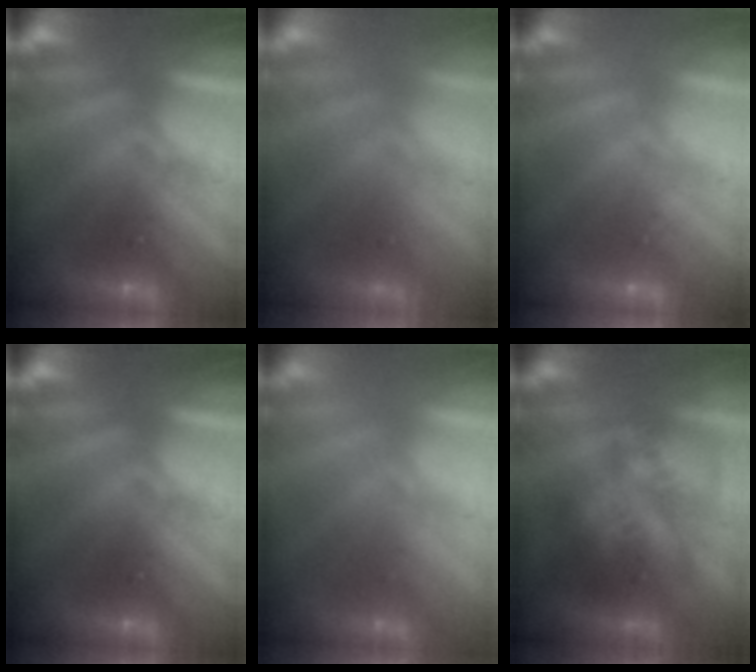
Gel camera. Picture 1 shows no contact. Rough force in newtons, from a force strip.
{"total": 7.9}
{"total": 1.7}
{"total": 0.0}
{"total": 2.7}
{"total": 3.7}